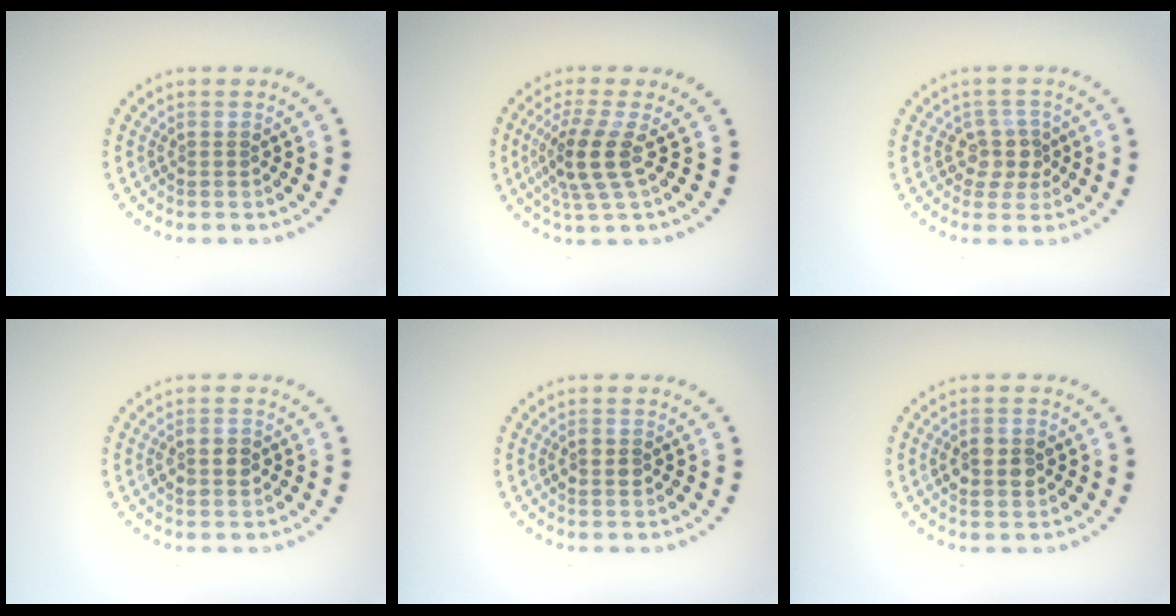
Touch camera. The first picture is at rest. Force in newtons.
{"total": 3.8, "press": 2.9, "slide": 2.5}
{"total": 2.4, "press": 2.1, "slide": 1.2}
{"total": 1.9, "press": 1.9, "slide": 0.2}
{"total": 1.1, "press": 1.1, "slide": 0.1}
{"total": 2.9, "press": 2.9, "slide": 0.1}